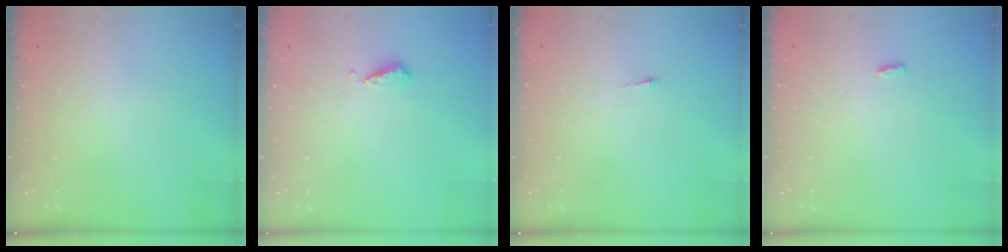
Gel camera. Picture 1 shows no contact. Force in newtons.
{"total": 4.6, "press": 4.5, "slide": 0.9}
{"total": 2.6, "press": 2.5, "slide": 0.3}
{"total": 2.9, "press": 2.6, "slide": 1.3}